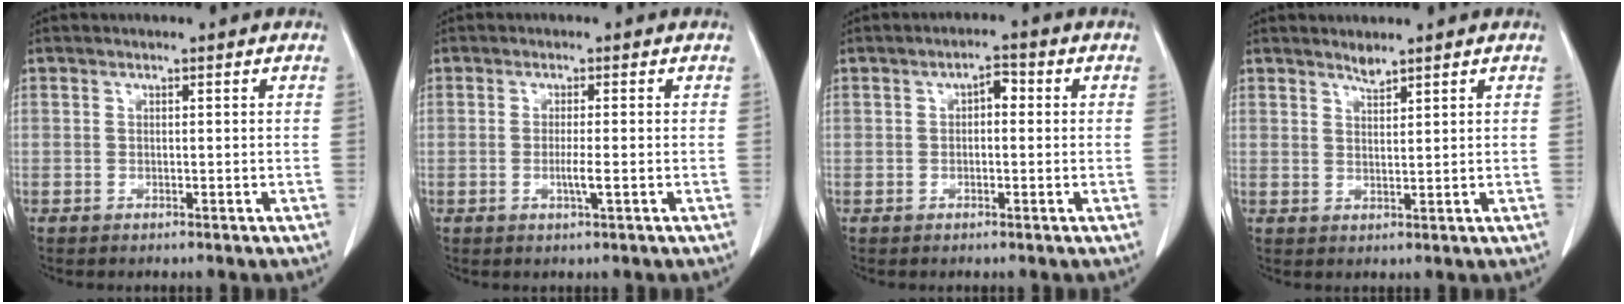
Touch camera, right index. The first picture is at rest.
{"total": 2.6, "force": [-0.7, 0.2, 2.5], "torque": [-0.050, -0.002, -0.011]}
{"total": 3.0, "force": [0.4, 1.5, 2.6], "torque": [-0.041, 0.017, 0.004]}
{"total": 2.0, "force": [1.9, 0.4, 0.7], "torque": [-0.012, -0.003, 0.038]}